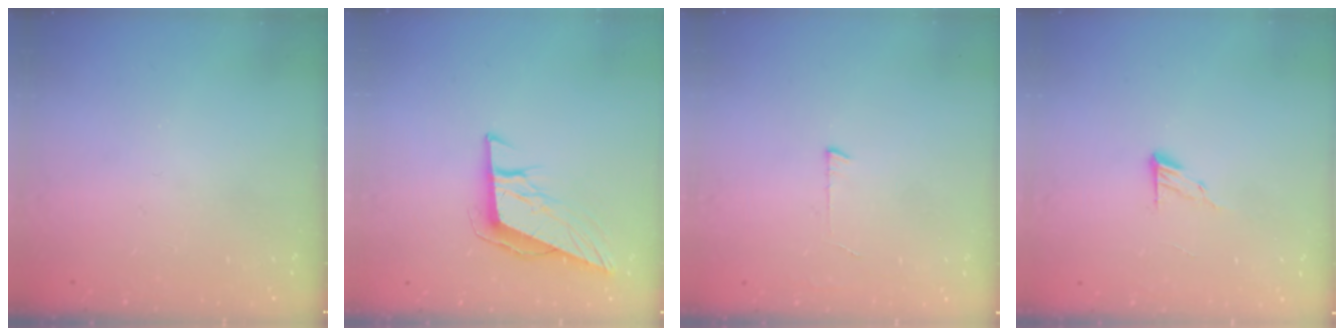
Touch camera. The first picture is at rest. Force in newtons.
{"total": 10.2, "press": 9.6, "slide": 3.5}
{"total": 3.0, "press": 3.0, "slide": 0.3}
{"total": 6.1, "press": 6.1, "slide": 0.5}